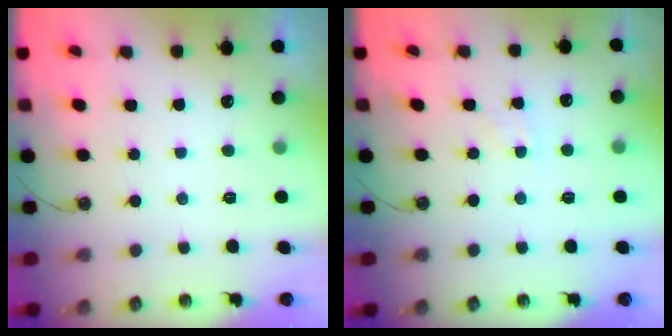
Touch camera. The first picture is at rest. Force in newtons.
{"total": 3.8, "press": 3.7, "slide": 0.5}